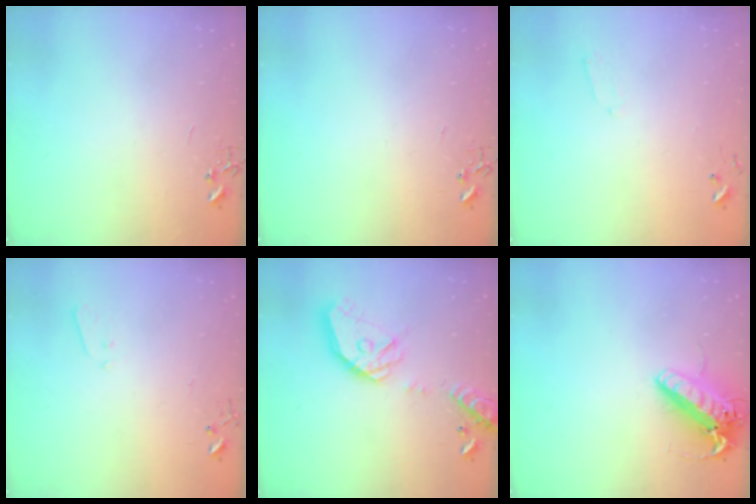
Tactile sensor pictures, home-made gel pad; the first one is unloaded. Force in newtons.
{"total": 0.0}
{"total": 5.1, "press": 5.0, "slide": 0.6}
{"total": 3.3, "press": 3.2, "slide": 0.6}
{"total": 19.0, "press": 18.9, "slide": 2.0}
{"total": 15.9, "press": 15.7, "slide": 2.8}